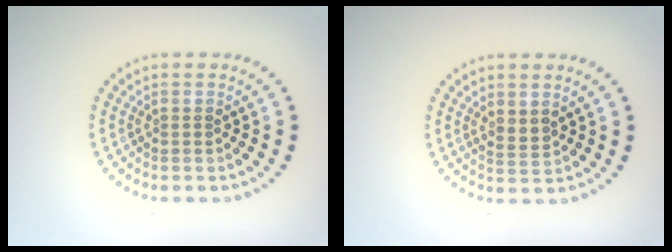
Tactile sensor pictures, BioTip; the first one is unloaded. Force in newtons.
{"total": 1.4, "press": 1.1, "slide": 0.9}